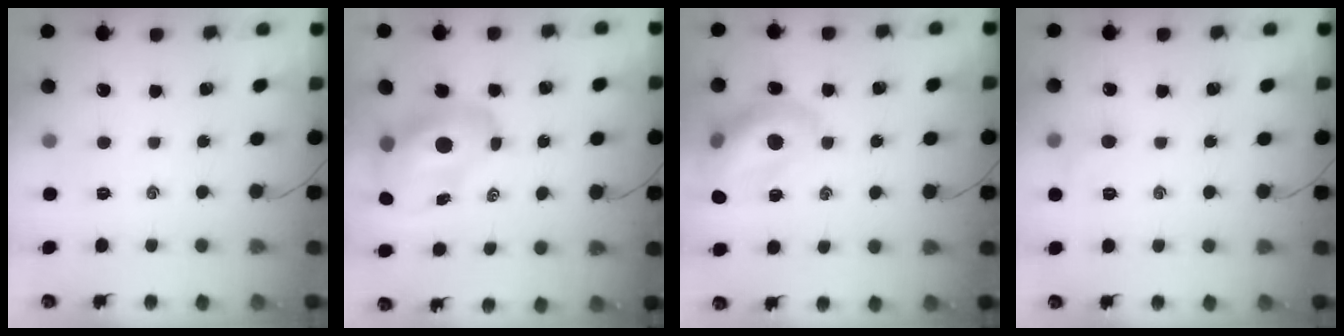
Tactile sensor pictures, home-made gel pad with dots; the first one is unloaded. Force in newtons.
{"total": 12.2, "press": 11.7, "slide": 3.6}
{"total": 15.6, "press": 15.3, "slide": 3.0}
{"total": 5.3, "press": 5.0, "slide": 1.7}